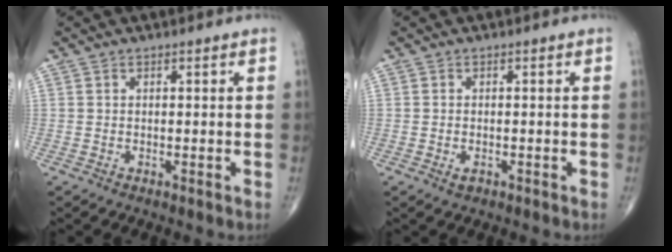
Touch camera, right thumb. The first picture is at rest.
{"total": 1.3, "force": [-0.6, 0.7, 0.9], "torque": [-0.014, 0.000, -0.009]}